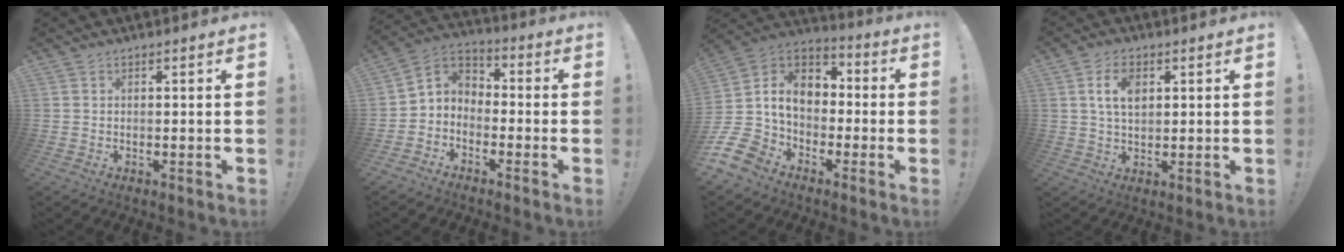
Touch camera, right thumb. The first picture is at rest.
{"total": 5.7, "force": [-3.4, 4.4, 1.4], "torque": [-0.034, 0.017, -0.060]}
{"total": 14.7, "force": [-1.9, 11.5, 8.9], "torque": [-0.157, 0.014, -0.029]}
{"total": 7.5, "force": [2.2, 4.7, 5.4], "torque": [-0.087, 0.003, 0.040]}